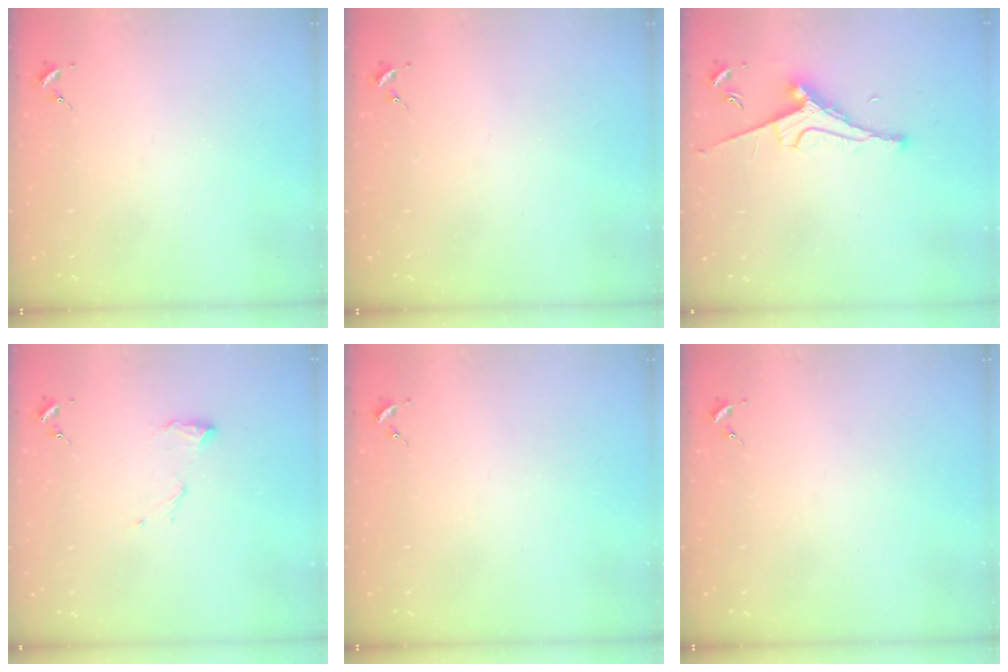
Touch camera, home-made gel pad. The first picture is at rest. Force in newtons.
{"total": 0.0}
{"total": 9.1, "press": 9.0, "slide": 1.3}
{"total": 7.6, "press": 7.6, "slide": 0.2}
{"total": 0.0}
{"total": 0.0}